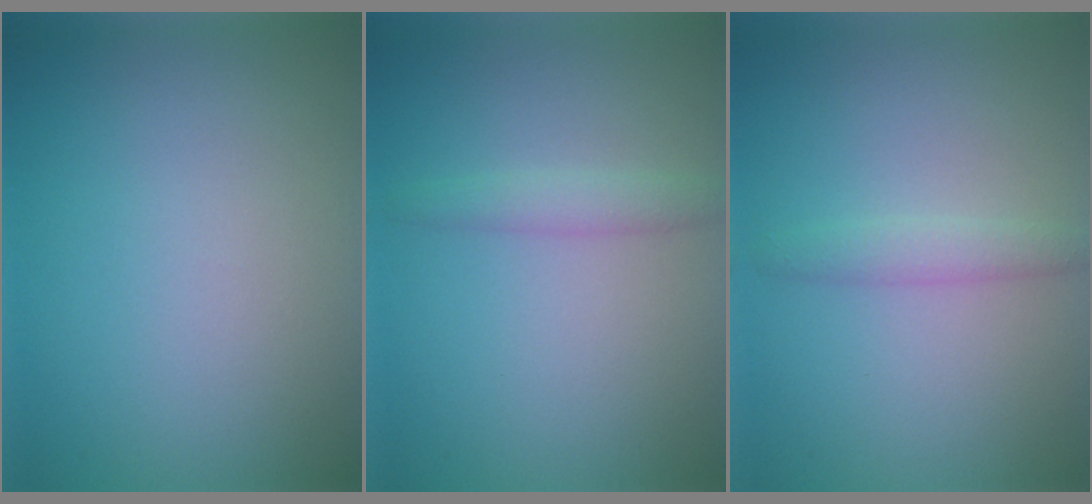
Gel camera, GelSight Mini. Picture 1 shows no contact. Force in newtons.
{"total": 1.5, "press": 1.5, "slide": 0.2}
{"total": 1.4, "press": 1.4, "slide": 0.0}